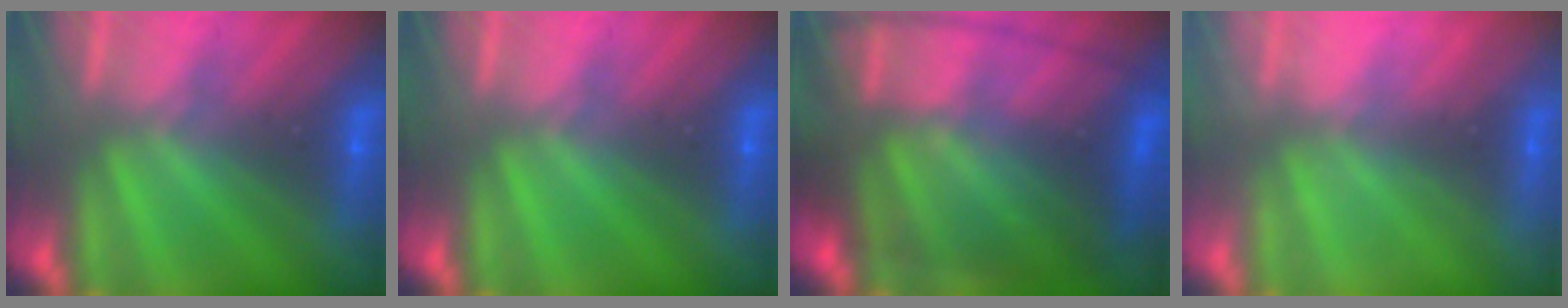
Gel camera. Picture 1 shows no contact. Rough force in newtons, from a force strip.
{"total": 0.0}
{"total": 7.5}
{"total": 2.0}